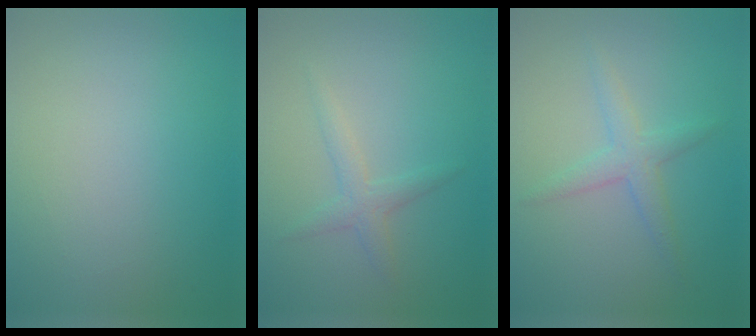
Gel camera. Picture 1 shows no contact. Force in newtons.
{"total": 1.8, "press": 1.8, "slide": 0.1}
{"total": 2.2, "press": 2.2, "slide": 0.1}